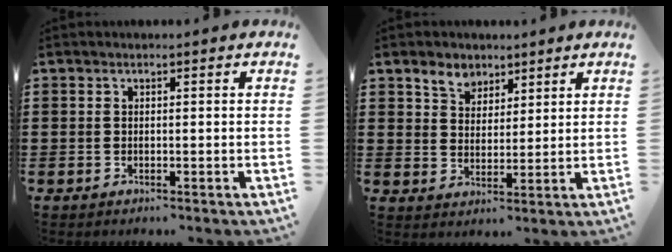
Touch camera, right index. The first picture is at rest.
{"total": 4.3, "force": [3.1, 2.8, 0.8], "torque": [-0.031, 0.011, 0.059]}